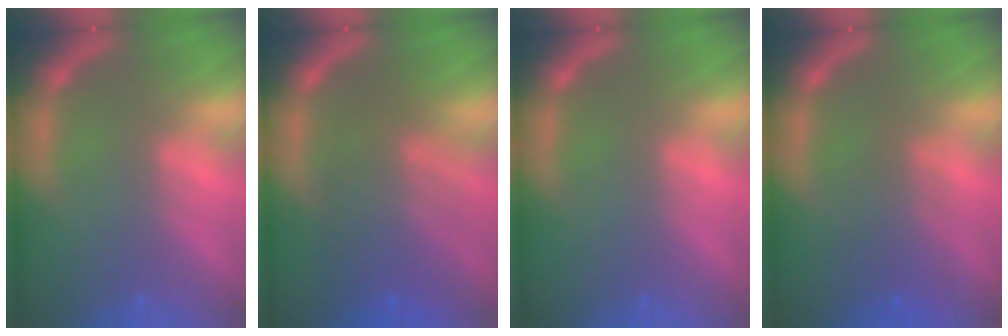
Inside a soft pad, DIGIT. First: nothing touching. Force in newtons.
{"total": 7.1}
{"total": 0.0}
{"total": 3.0}